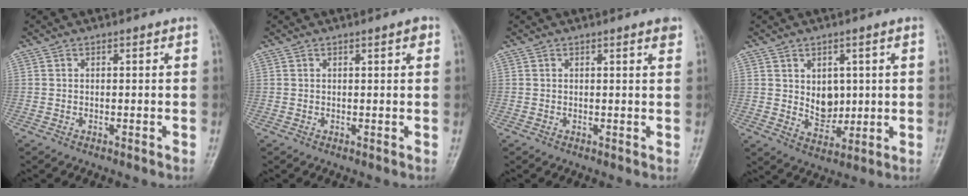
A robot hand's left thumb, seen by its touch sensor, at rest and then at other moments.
{"total": 1.4, "force": [0.7, 0.3, 1.2], "torque": [-0.016, 0.000, 0.009]}
{"total": 1.7, "force": [1.1, 0.1, 1.3], "torque": [-0.017, -0.004, 0.012]}
{"total": 6.2, "force": [1.1, 4.6, 4.0], "torque": [-0.037, -0.016, 0.031]}